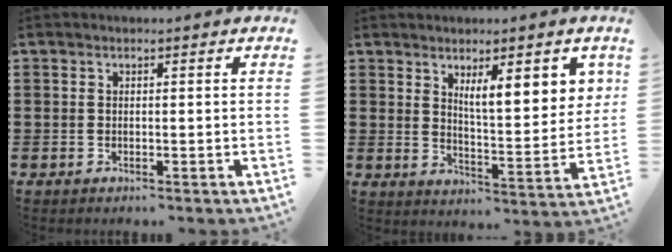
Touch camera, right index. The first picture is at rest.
{"total": 7.2, "force": [4.0, 2.1, 5.7], "torque": [-0.095, -0.013, 0.063]}